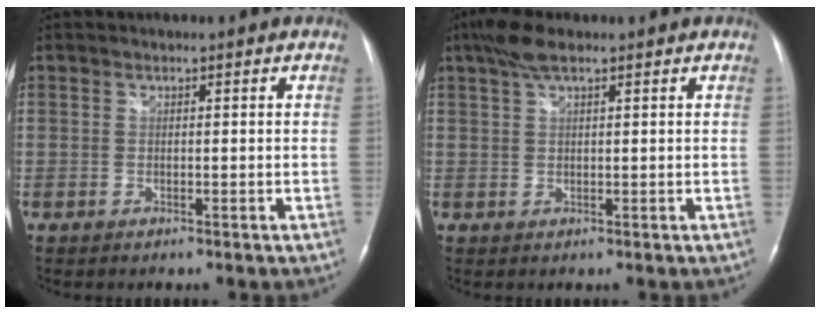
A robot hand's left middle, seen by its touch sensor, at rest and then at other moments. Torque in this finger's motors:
{"motor_torque": [0.35, -0.22, 0.01, 0.04]}